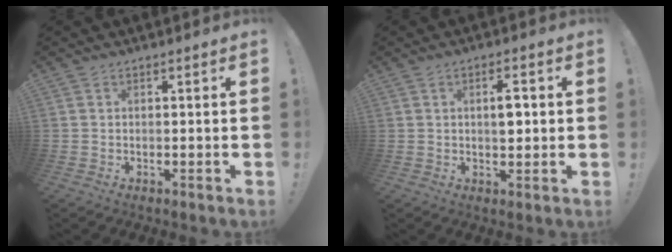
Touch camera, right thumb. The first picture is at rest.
{"total": 4.4, "force": [0.8, 2.3, 3.6], "torque": [-0.042, -0.002, 0.006]}